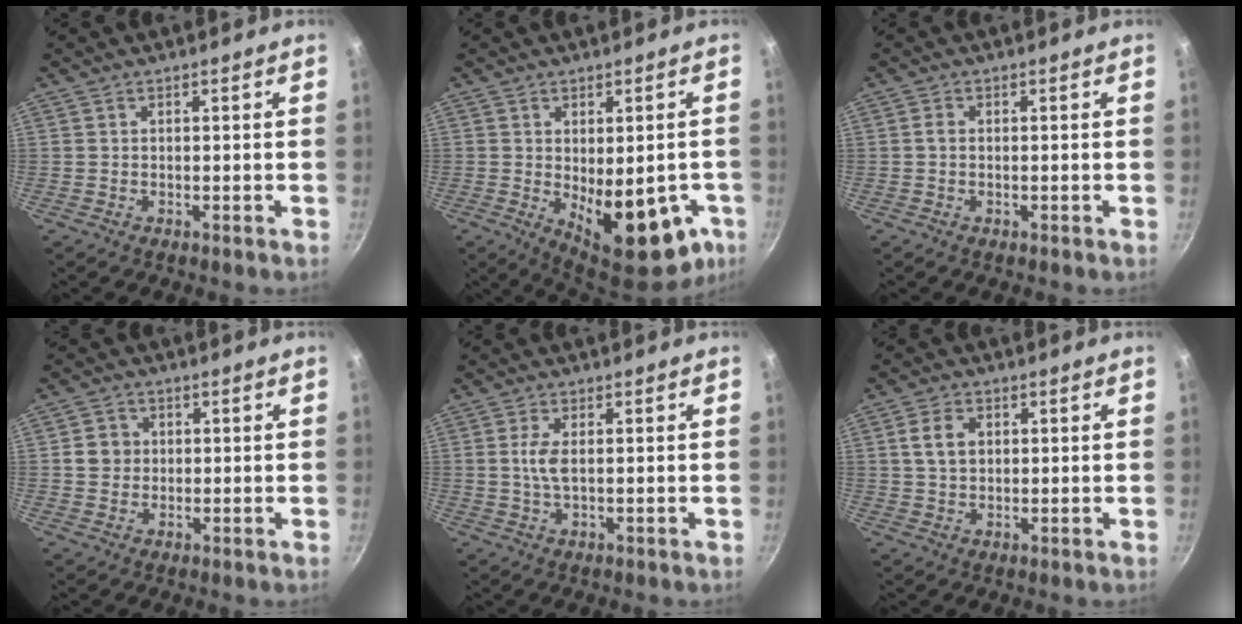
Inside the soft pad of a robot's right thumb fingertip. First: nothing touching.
{"total": 17.5, "force": [-4.7, 8.6, 14.4], "torque": [-0.152, -0.016, -0.041]}
{"total": 1.1, "force": [-0.1, 0.8, 0.8], "torque": [-0.018, 0.004, -0.004]}
{"total": 4.1, "force": [0.3, 3.8, 1.4], "torque": [-0.002, 0.007, -0.001]}
{"total": 3.6, "force": [0.4, 1.4, 3.3], "torque": [-0.071, 0.000, 0.007]}
{"total": 5.1, "force": [1.2, 3.7, 3.3], "torque": [-0.048, 0.003, 0.020]}